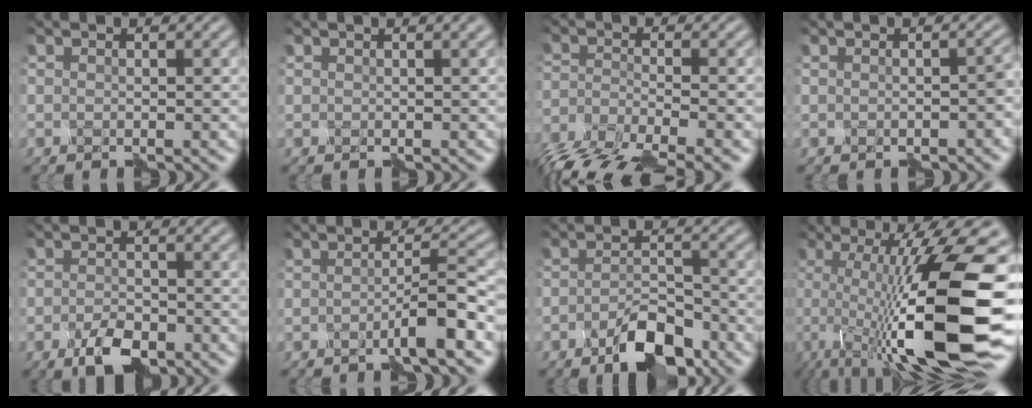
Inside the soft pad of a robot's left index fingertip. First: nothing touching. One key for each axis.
{"total": 1.0, "fx": 0.7, "fy": -0.1, "fz": 0.7, "tx": -0.002, "ty": 0.002, "tz": 0.009}
{"total": 7.5, "fx": -6.2, "fy": 1.8, "fz": 3.9, "tx": -0.093, "ty": -0.011, "tz": -0.119}
{"total": 1.5, "fx": -1.0, "fy": 0.2, "fz": 1.1, "tx": -0.017, "ty": 0.001, "tz": -0.012}
{"total": 2.8, "fx": -2.0, "fy": 1.1, "fz": 1.7, "tx": -0.042, "ty": 0.002, "tz": -0.040}
{"total": 3.2, "fx": -1.7, "fy": -0.1, "fz": 2.8, "tx": -0.045, "ty": 0.011, "tz": -0.037}
{"total": 4.2, "fx": -3.1, "fy": 1.1, "fz": 2.6, "tx": -0.053, "ty": 0.005, "tz": -0.057}
{"total": 14.2, "fx": -2.0, "fy": 3.3, "fz": 13.7, "tx": -0.213, "ty": 0.005, "tz": -0.035}